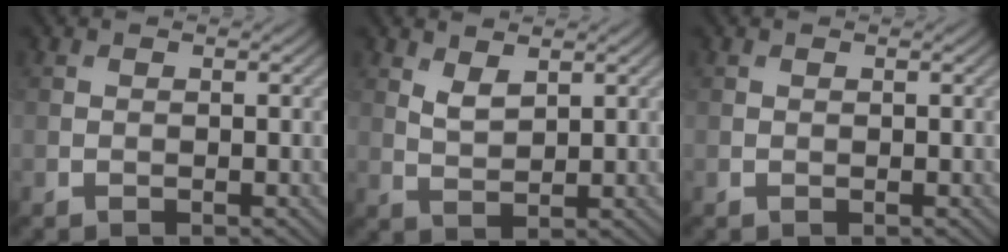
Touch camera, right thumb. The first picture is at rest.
{"total": 2.5, "force": [1.7, 1.0, 1.6], "torque": [-0.038, -0.006, 0.038]}
{"total": 0.0}